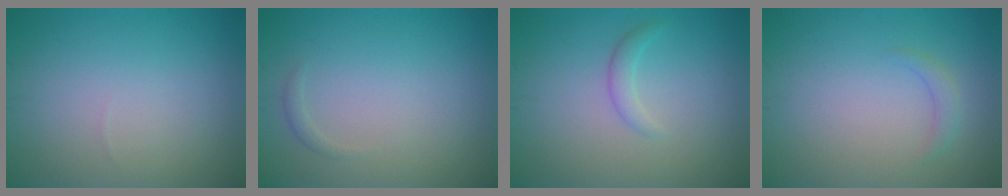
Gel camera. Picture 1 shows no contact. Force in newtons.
{"total": 0.6, "press": 0.6, "slide": 0.0}
{"total": 1.3, "press": 1.3, "slide": 0.0}
{"total": 1.1, "press": 1.1, "slide": 0.1}